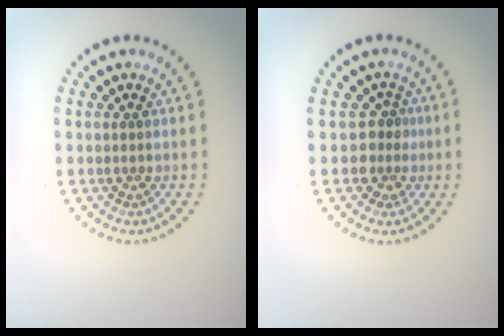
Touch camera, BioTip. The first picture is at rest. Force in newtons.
{"total": 2.1, "press": 1.5, "slide": 1.4}